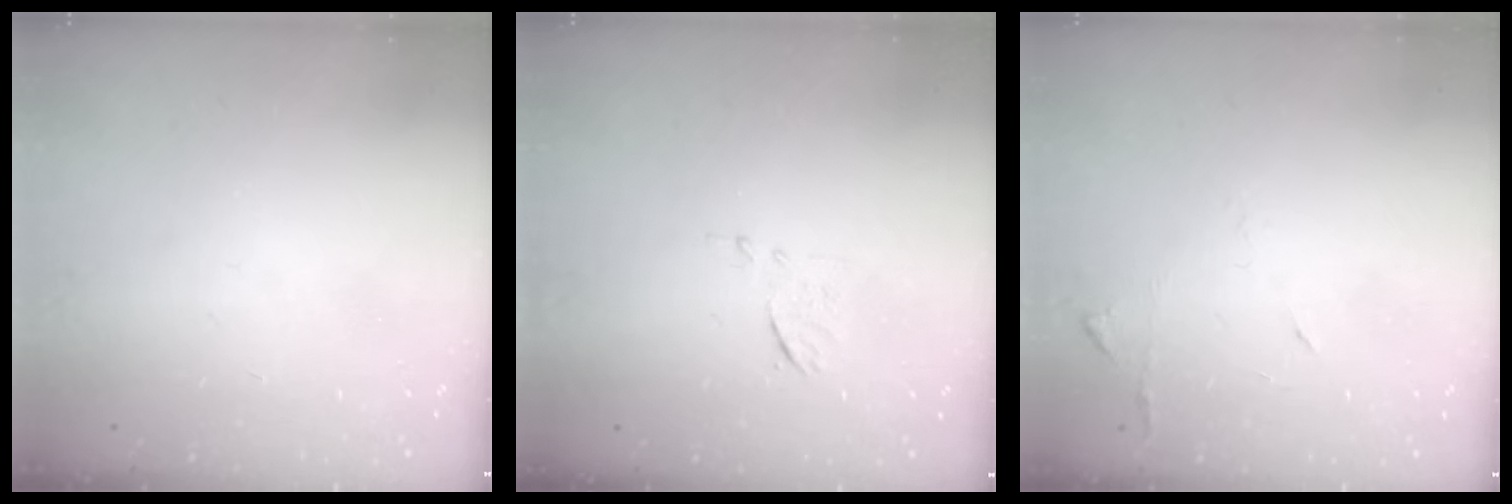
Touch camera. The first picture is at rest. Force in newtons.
{"total": 6.2, "press": 6.2, "slide": 0.7}
{"total": 5.8, "press": 5.8, "slide": 0.7}